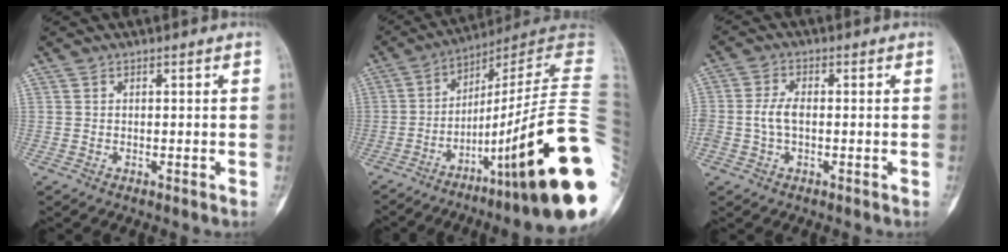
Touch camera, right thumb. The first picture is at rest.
{"total": 28.8, "force": [-6.8, 3.9, 27.7], "torque": [-0.330, 0.031, -0.105]}
{"total": 4.2, "force": [-0.5, 2.3, 3.4], "torque": [-0.078, 0.010, -0.011]}